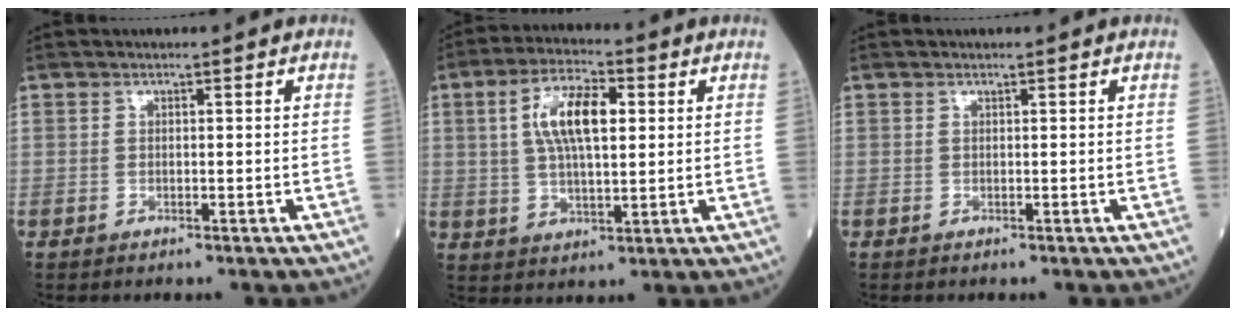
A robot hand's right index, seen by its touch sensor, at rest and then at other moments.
{"total": 9.7, "force": [2.4, 3.3, 8.8], "torque": [-0.172, 0.016, 0.046]}
{"total": 0.0}